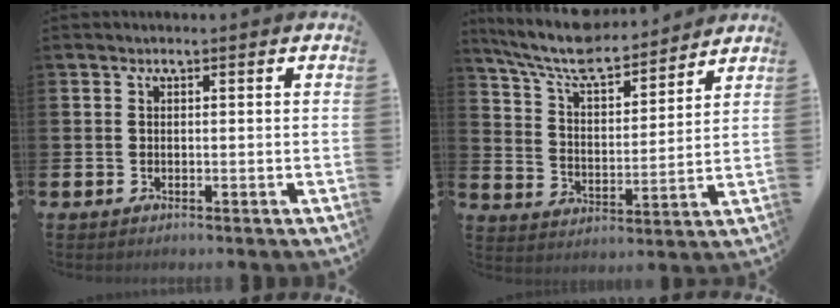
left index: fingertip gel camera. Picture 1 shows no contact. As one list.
[{"total": 8.8, "force": [8.1, 1.8, 2.8], "torque": [-0.088, -0.056, 0.141]}]